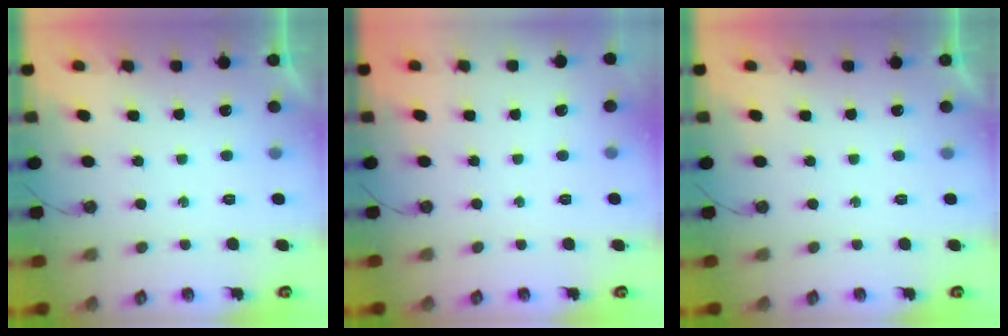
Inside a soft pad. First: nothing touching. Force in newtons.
{"total": 0.0}
{"total": 0.0}